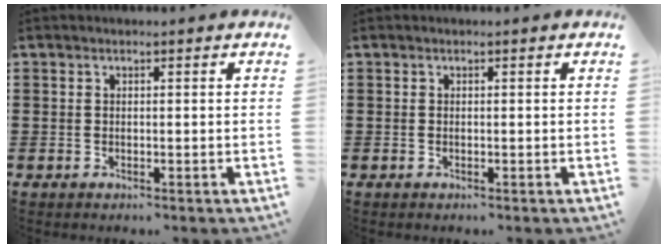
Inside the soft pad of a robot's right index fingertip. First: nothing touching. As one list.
[{"total": 0.0}]